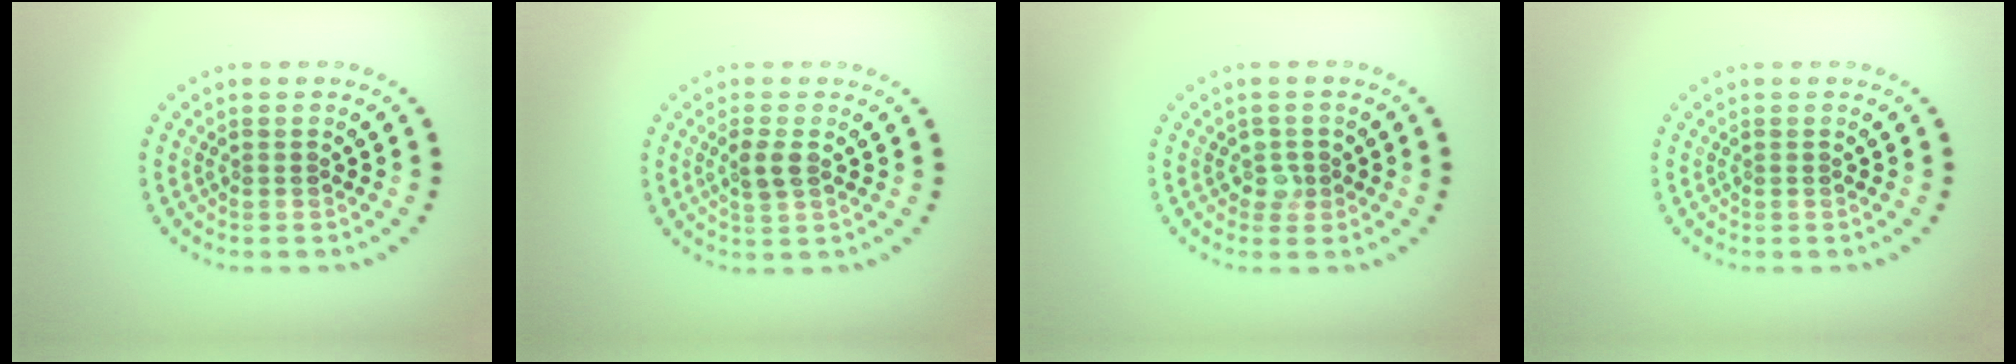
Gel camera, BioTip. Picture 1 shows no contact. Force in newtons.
{"total": 1.8, "press": 1.8, "slide": 0.4}
{"total": 1.5, "press": 1.3, "slide": 0.9}
{"total": 0.0}